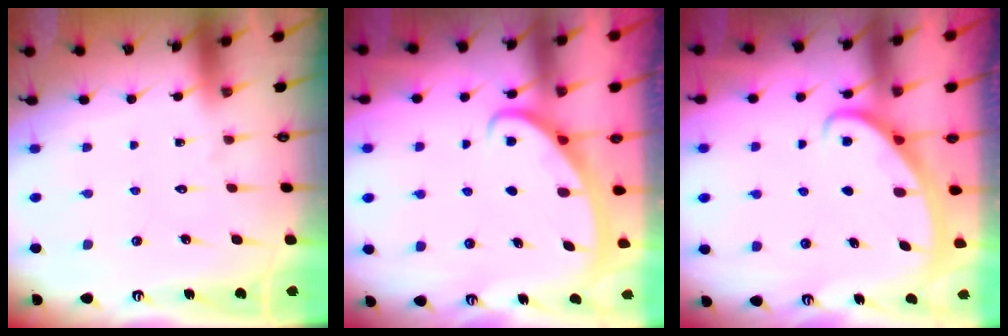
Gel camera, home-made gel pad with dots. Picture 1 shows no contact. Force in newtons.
{"total": 2.9, "press": 2.9, "slide": 0.3}
{"total": 3.0, "press": 2.9, "slide": 0.3}